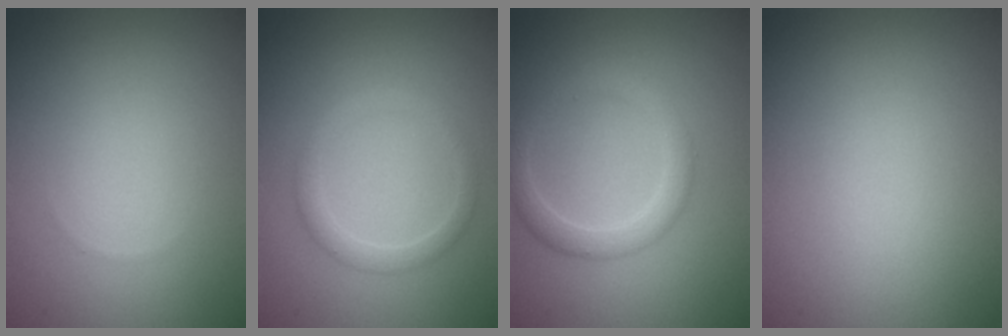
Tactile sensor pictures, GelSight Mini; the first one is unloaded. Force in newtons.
{"total": 1.9, "press": 1.9, "slide": 0.1}
{"total": 2.5, "press": 2.5, "slide": 0.2}
{"total": 0.0}